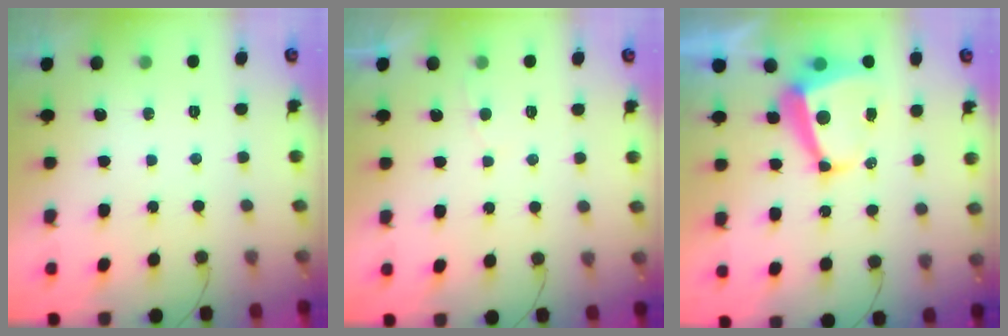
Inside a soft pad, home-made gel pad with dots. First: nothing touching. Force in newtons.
{"total": 2.0, "press": 2.0, "slide": 0.2}
{"total": 8.2, "press": 8.0, "slide": 1.3}